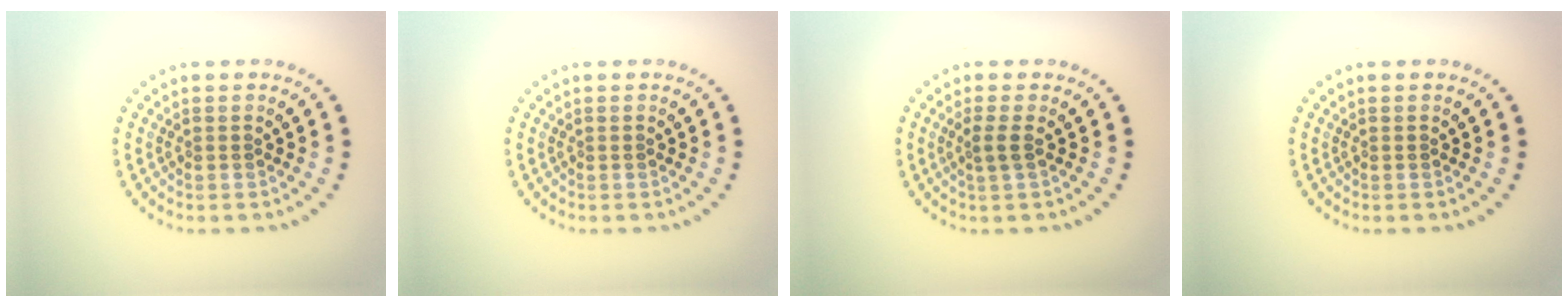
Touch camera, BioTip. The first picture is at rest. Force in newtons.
{"total": 0.0}
{"total": 1.5, "press": 1.0, "slide": 1.0}
{"total": 0.0}